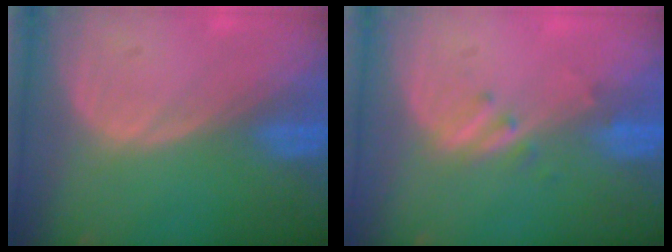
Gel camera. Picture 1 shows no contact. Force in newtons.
{"total": 2.5, "press": 2.2, "slide": 1.2}